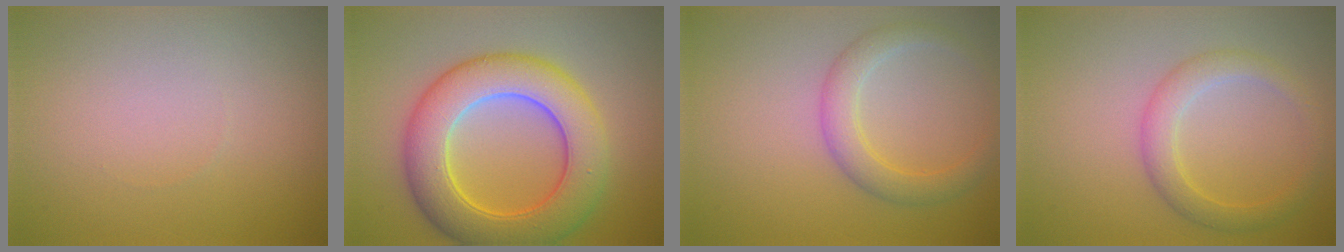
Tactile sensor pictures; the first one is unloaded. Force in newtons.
{"total": 8.8, "press": 8.8, "slide": 0.1}
{"total": 3.0, "press": 3.0, "slide": 0.1}
{"total": 2.9, "press": 2.8, "slide": 0.2}